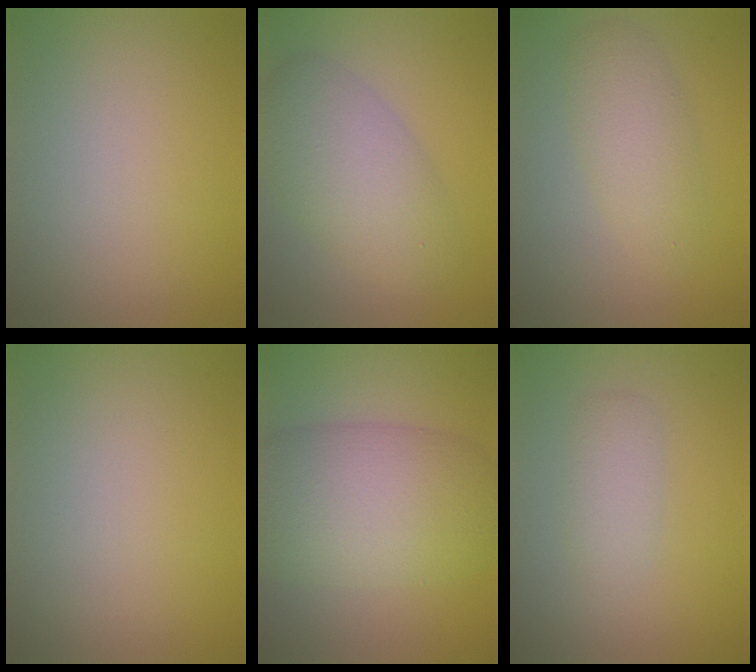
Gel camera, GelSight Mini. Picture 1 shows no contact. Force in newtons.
{"total": 6.0, "press": 6.0, "slide": 0.1}
{"total": 3.4, "press": 3.4, "slide": 0.1}
{"total": 0.0}
{"total": 9.8, "press": 9.8, "slide": 0.4}
{"total": 2.0, "press": 2.0, "slide": 0.2}